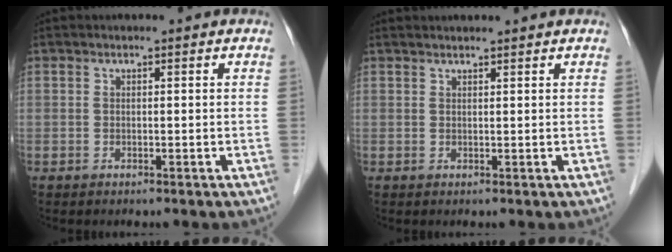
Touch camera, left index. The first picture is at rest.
{"total": 2.9, "force": [2.8, 0.0, 0.8], "torque": [-0.012, 0.022, 0.040]}